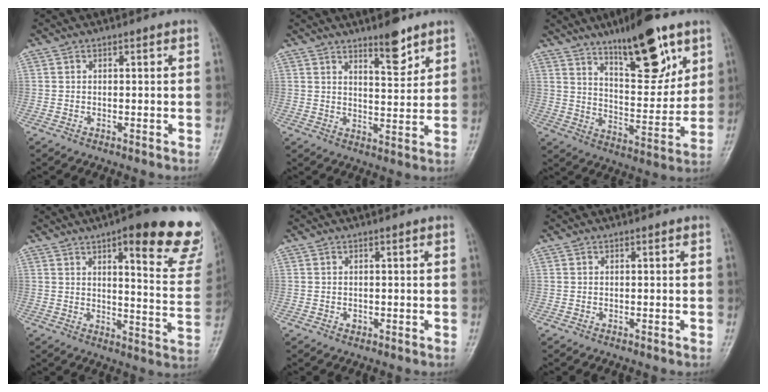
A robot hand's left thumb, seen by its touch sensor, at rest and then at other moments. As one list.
[{"total": 6.6, "force": [4.8, 2.0, 4.1], "torque": [-0.047, -0.038, 0.073]}, {"total": 16.4, "force": [10.1, 5.4, 11.8], "torque": [-0.146, -0.060, 0.168]}, {"total": 21.9, "force": [12.8, 5.6, 16.9], "torque": [-0.179, -0.057, 0.155]}, {"total": 0.6, "force": [-0.1, 0.5, 0.3], "torque": [-0.001, 0.000, -0.001]}, {"total": 0.0}]